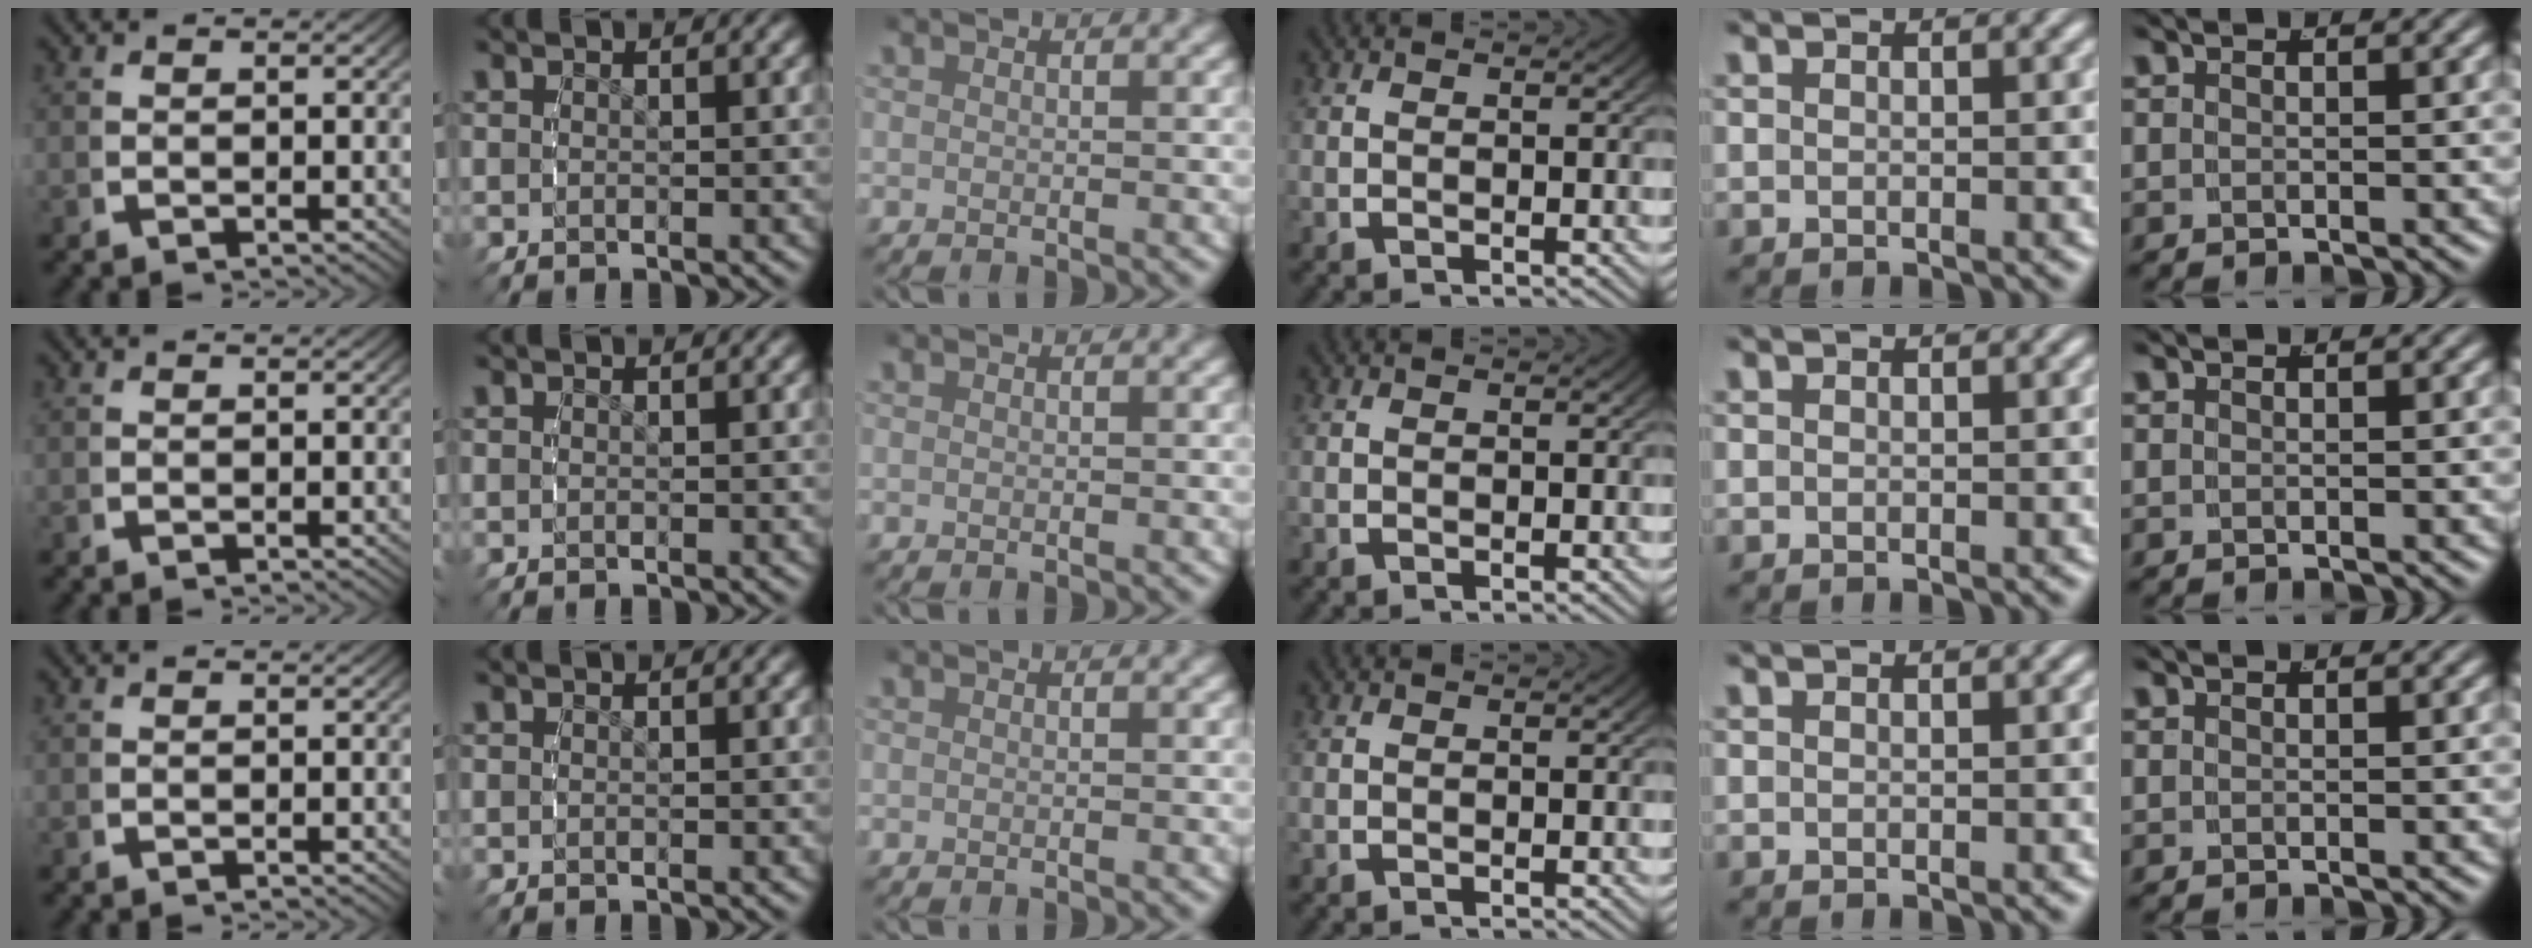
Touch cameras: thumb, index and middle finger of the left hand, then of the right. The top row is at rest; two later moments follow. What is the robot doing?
{"motion": "reach", "object": "pencil case"}